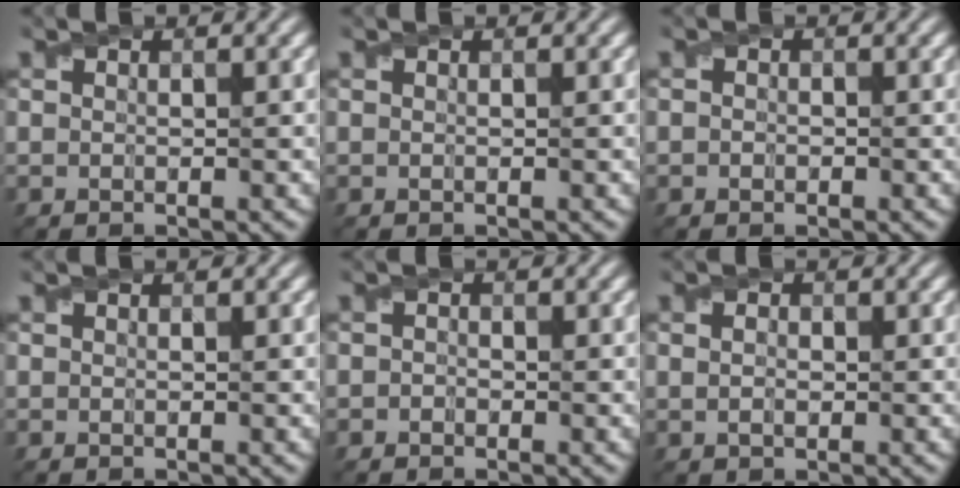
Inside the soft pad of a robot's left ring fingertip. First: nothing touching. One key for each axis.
{"total": 0.0}
{"total": 0.7, "fx": -0.2, "fy": 0.6, "fz": 0.4, "tx": -0.006, "ty": -0.003, "tz": -0.006}
{"total": 0.0}
{"total": 0.7, "fx": -0.3, "fy": 0.5, "fz": 0.3, "tx": -0.004, "ty": -0.003, "tz": -0.008}
{"total": 1.7, "fx": 0.3, "fy": 1.2, "fz": 1.1, "tx": -0.020, "ty": 0.003, "tz": 0.001}